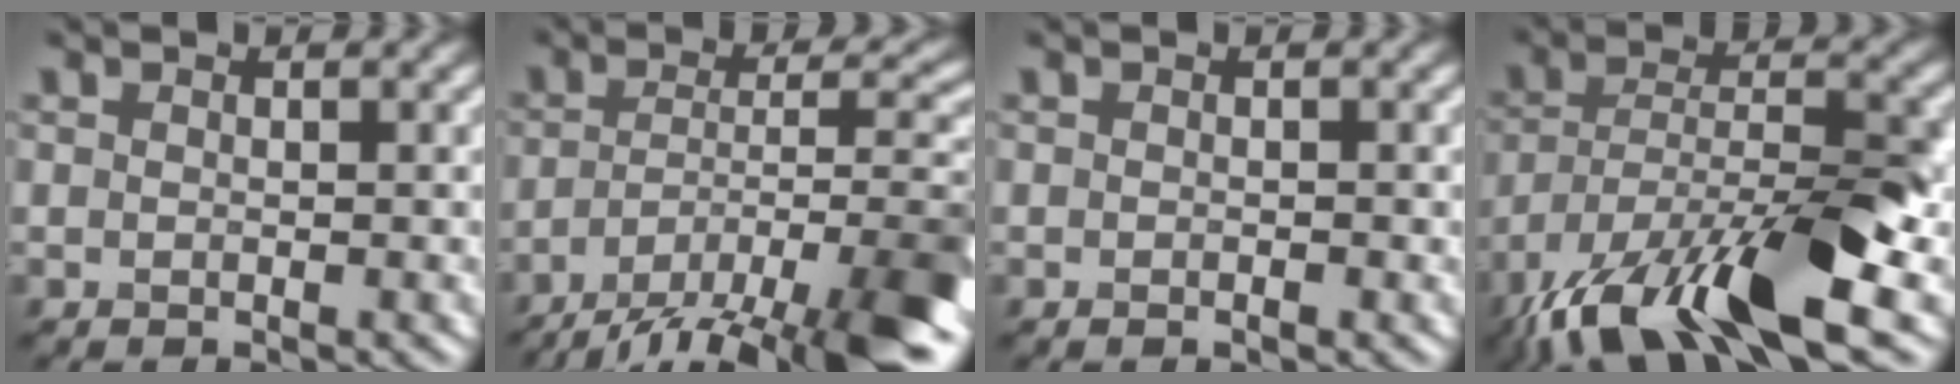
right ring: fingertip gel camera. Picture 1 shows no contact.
{"total": 13.5, "force": [-8.5, 4.0, 9.7], "torque": [-0.171, -0.003, -0.134]}
{"total": 0.5, "force": [-0.2, 0.2, 0.4], "torque": [-0.006, -0.001, -0.002]}
{"total": 13.2, "force": [-8.3, 4.5, 9.3], "torque": [-0.178, -0.005, -0.156]}